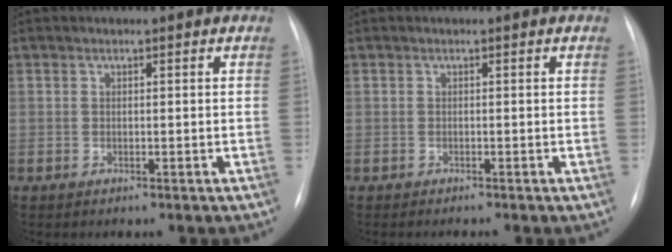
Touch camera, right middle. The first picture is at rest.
{"total": 1.1, "force": [-0.9, -0.2, 0.6], "torque": [-0.005, 0.001, -0.014]}